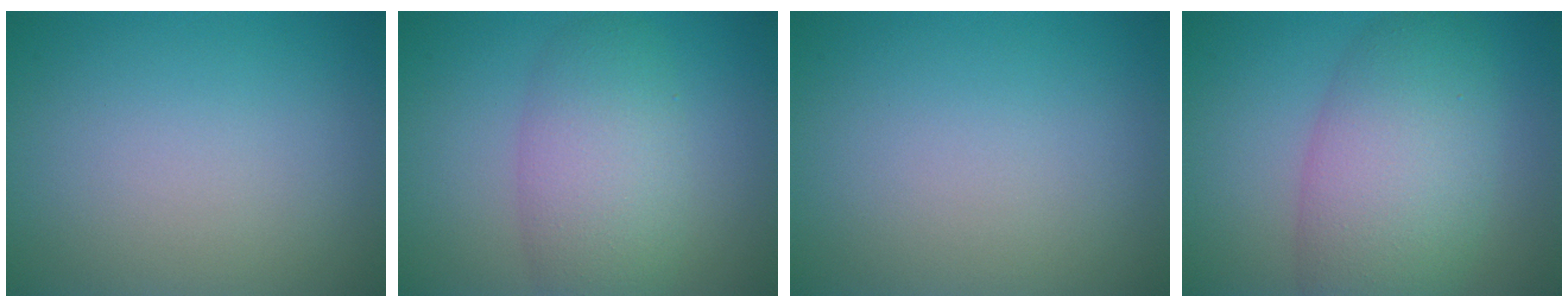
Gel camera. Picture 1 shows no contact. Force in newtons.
{"total": 5.4, "press": 5.4, "slide": 0.1}
{"total": 0.0}
{"total": 7.8, "press": 7.8, "slide": 0.2}